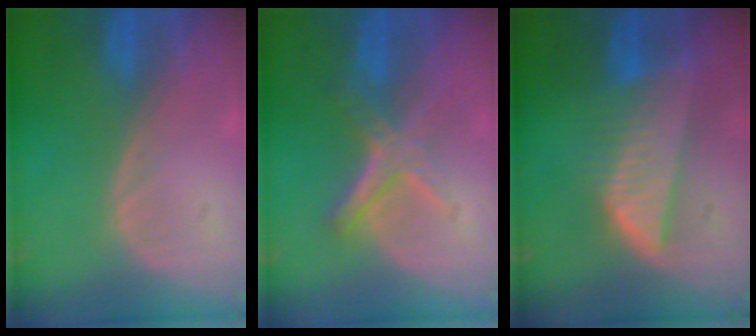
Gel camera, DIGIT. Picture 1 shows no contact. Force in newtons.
{"total": 5.6, "press": 5.4, "slide": 1.8}
{"total": 8.3, "press": 7.3, "slide": 3.9}